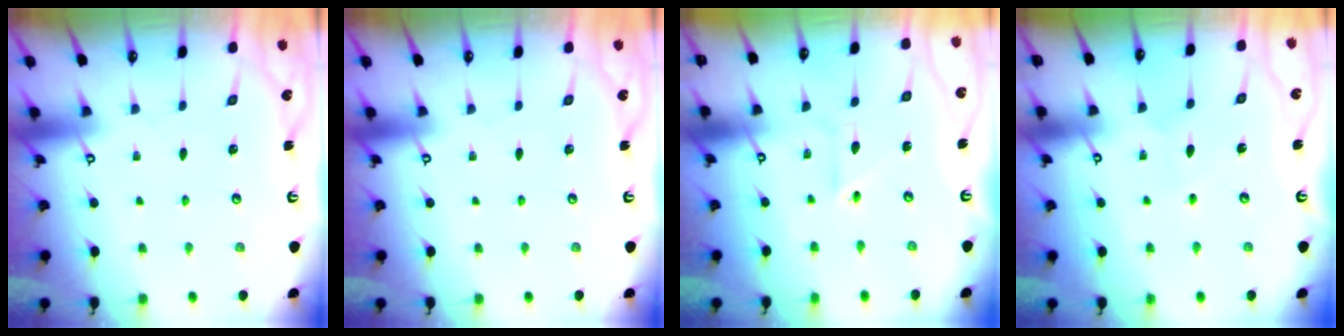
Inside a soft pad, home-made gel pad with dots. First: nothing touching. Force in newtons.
{"total": 0.0}
{"total": 2.9, "press": 2.9, "slide": 0.2}
{"total": 4.2, "press": 4.1, "slide": 0.4}